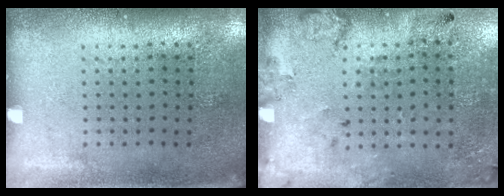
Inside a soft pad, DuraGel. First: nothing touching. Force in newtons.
{"total": 2.2, "press": 1.4, "slide": 1.7}